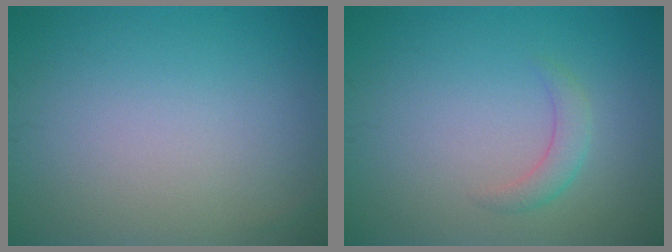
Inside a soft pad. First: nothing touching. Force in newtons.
{"total": 1.7, "press": 1.7, "slide": 0.1}